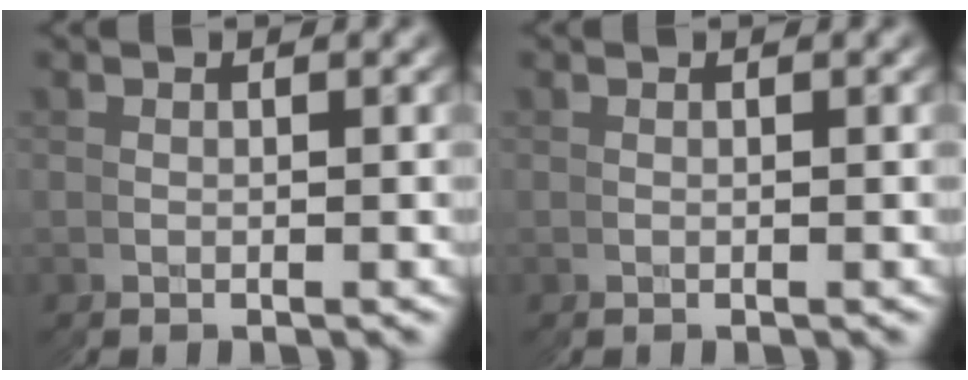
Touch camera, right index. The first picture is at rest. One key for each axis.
{"total": 0.0}